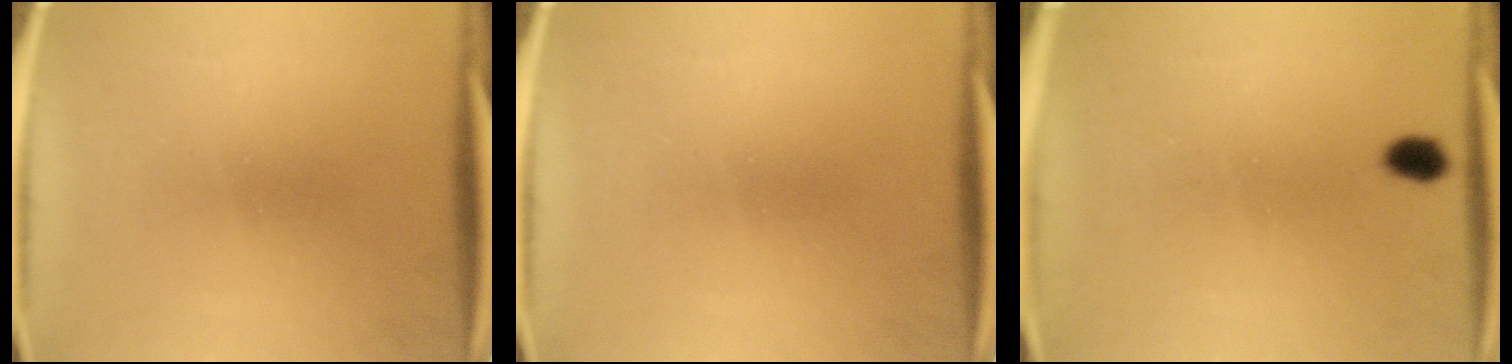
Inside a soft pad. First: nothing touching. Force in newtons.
{"total": 0.0}
{"total": 2.4}